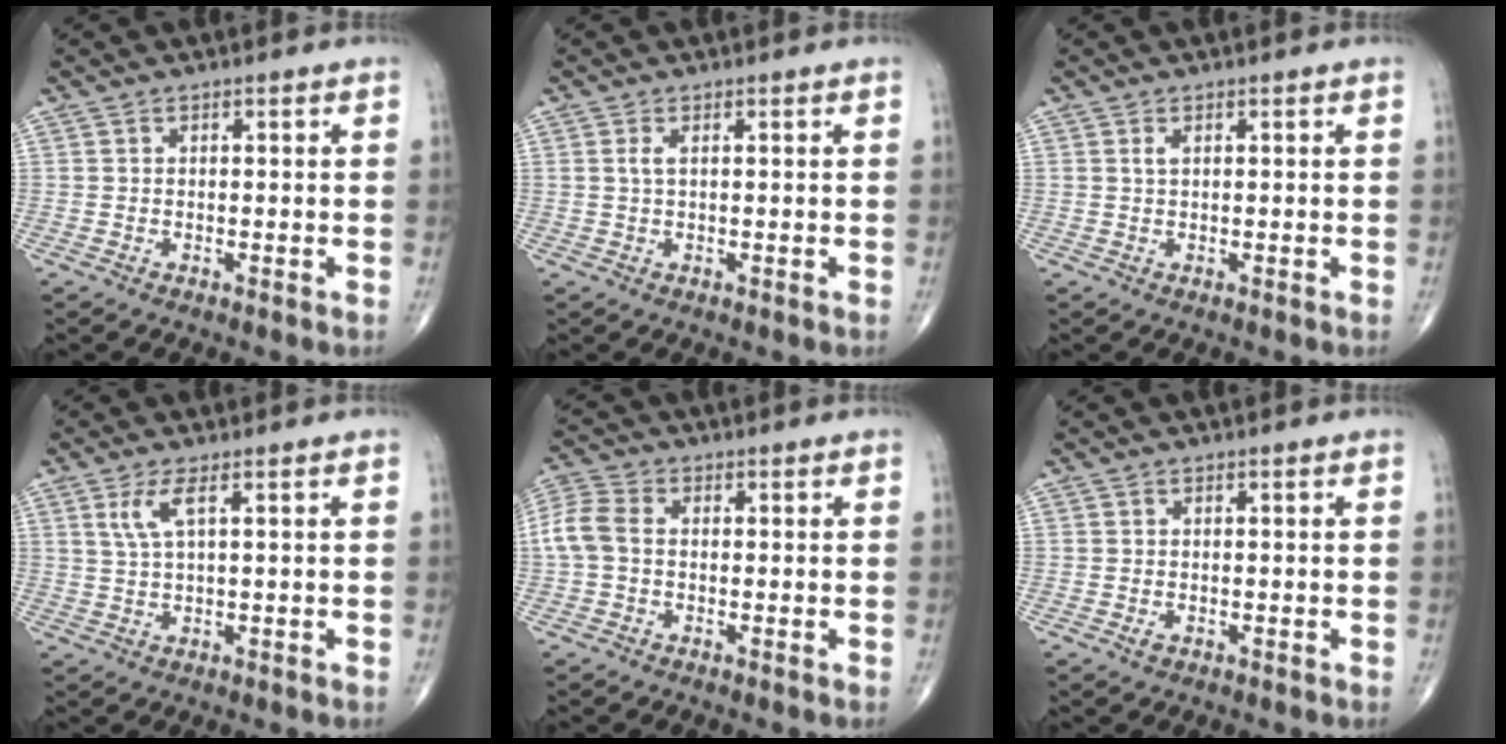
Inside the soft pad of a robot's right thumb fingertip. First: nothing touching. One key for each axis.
{"total": 1.4, "fx": 0.4, "fy": 0.5, "fz": 1.3, "tx": -0.034, "ty": 0.005, "tz": 0.012}
{"total": 0.9, "fx": 0.4, "fy": 0.4, "fz": 0.7, "tx": -0.016, "ty": 0.005, "tz": 0.008}
{"total": 3.8, "fx": 1.5, "fy": 0.7, "fz": 3.4, "tx": -0.088, "ty": -0.001, "tz": 0.037}
{"total": 6.4, "fx": -0.2, "fy": 4.4, "fz": 4.6, "tx": -0.114, "ty": 0.018, "tz": -0.012}
{"total": 0.9, "fx": -0.3, "fy": 0.6, "fz": 0.6, "tx": -0.009, "ty": -0.001, "tz": -0.005}